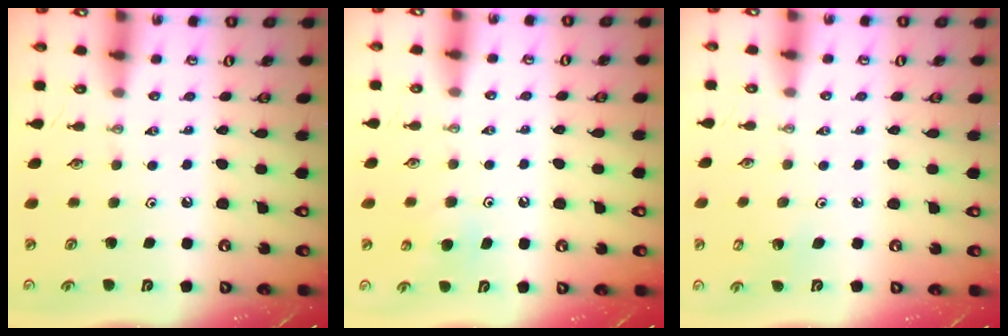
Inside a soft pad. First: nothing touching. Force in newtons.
{"total": 5.4, "press": 5.4, "slide": 0.5}
{"total": 3.0, "press": 2.9, "slide": 0.3}